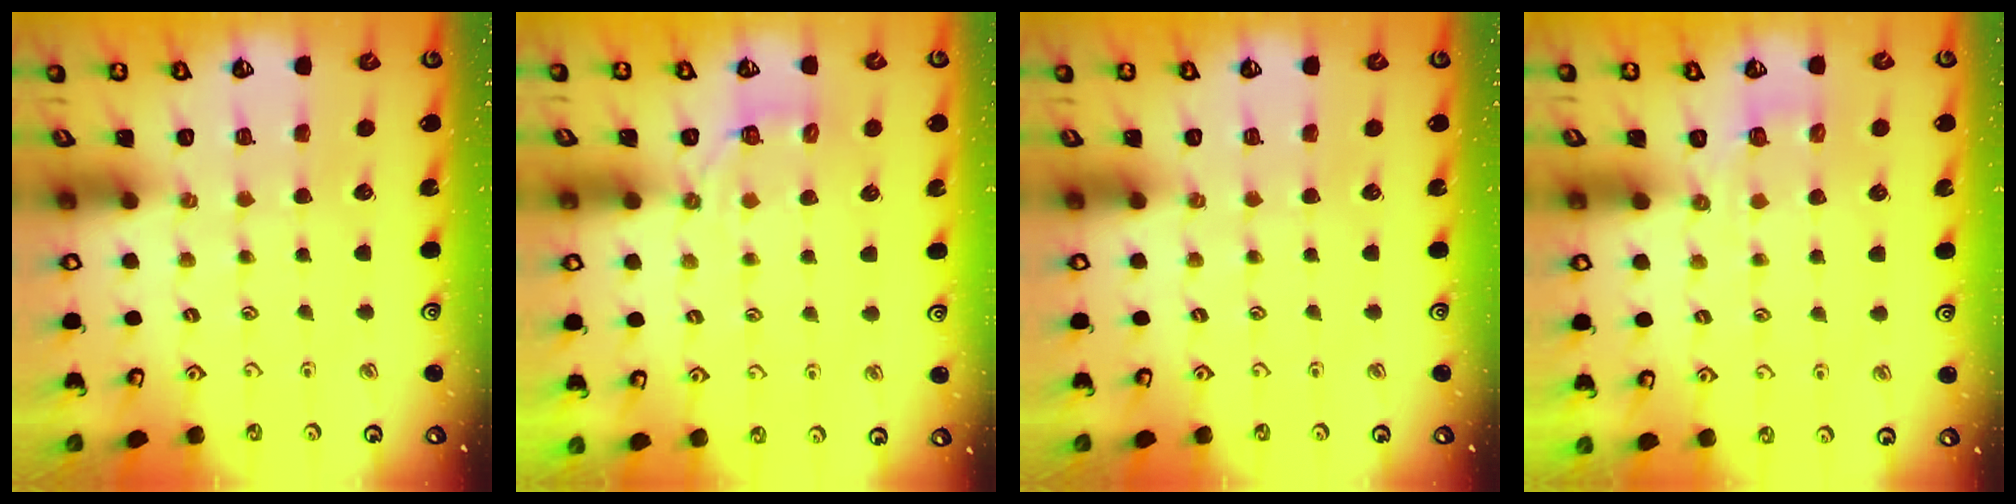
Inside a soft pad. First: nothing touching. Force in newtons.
{"total": 3.7, "press": 3.0, "slide": 2.1}
{"total": 0.0}
{"total": 2.1, "press": 1.0, "slide": 1.9}